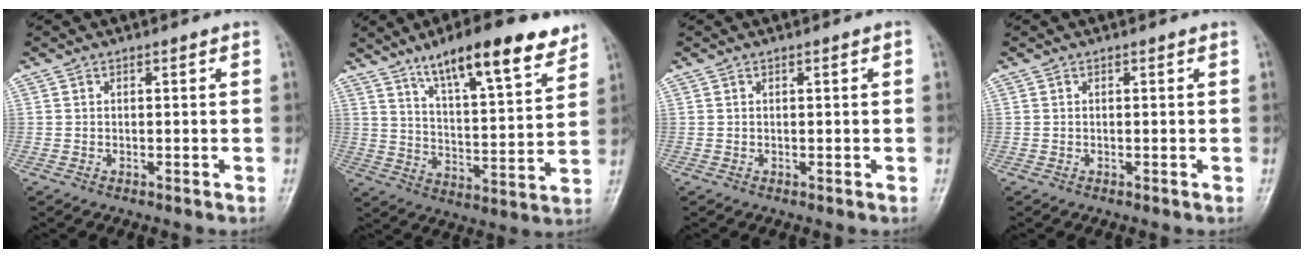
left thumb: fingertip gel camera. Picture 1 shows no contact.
{"total": 17.4, "force": [11.7, 4.6, 12.0], "torque": [-0.154, -0.054, 0.187]}
{"total": 0.7, "force": [0.1, 0.1, 0.6], "torque": [-0.011, 0.001, 0.002]}
{"total": 0.0}